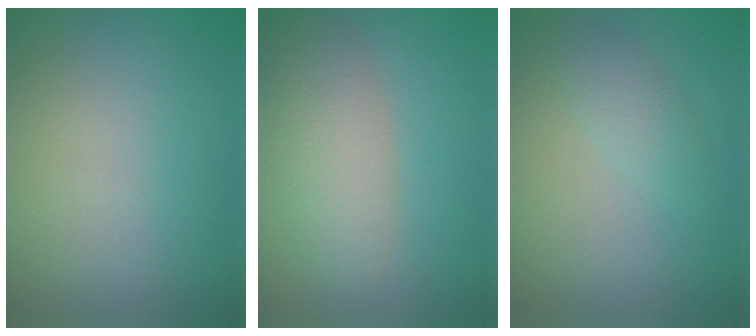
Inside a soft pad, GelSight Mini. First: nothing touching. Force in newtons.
{"total": 4.6, "press": 4.6, "slide": 0.2}
{"total": 1.6, "press": 1.6, "slide": 0.0}